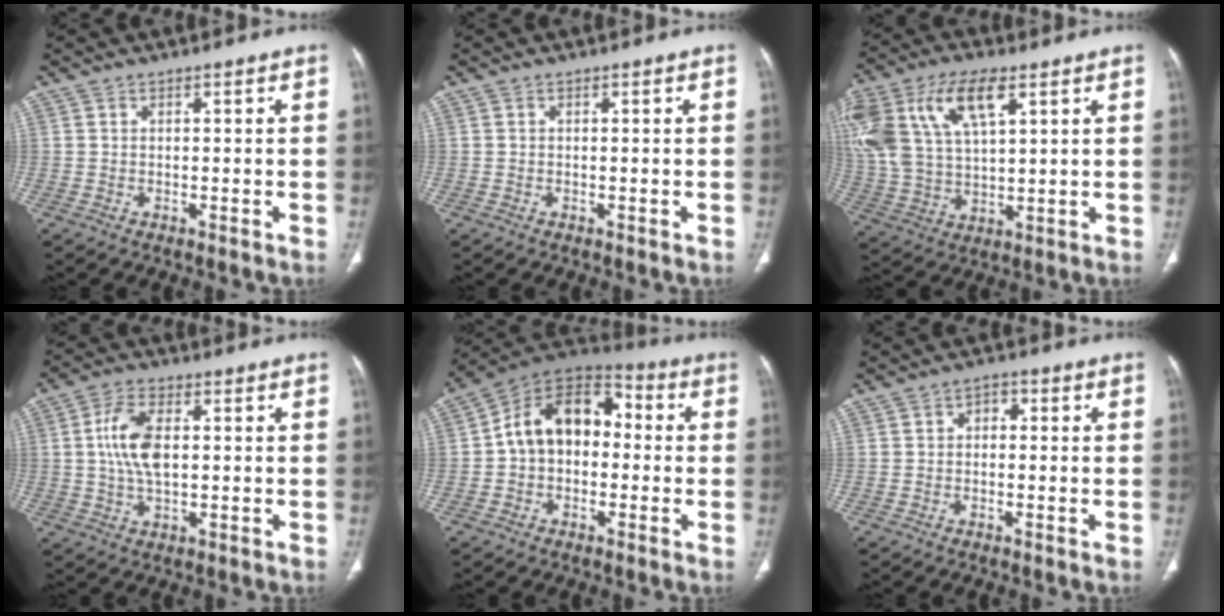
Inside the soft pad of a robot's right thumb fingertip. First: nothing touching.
{"total": 0.0}
{"total": 20.9, "force": [8.6, 10.6, 15.8], "torque": [-0.354, 0.010, 0.166]}
{"total": 8.7, "force": [0.9, 4.6, 7.4], "torque": [-0.147, 0.007, 0.017]}
{"total": 14.3, "force": [0.2, 10.1, 10.2], "torque": [-0.135, 0.048, -0.013]}
{"total": 2.5, "force": [0.2, 1.8, 1.7], "torque": [-0.009, 0.010, -0.006]}